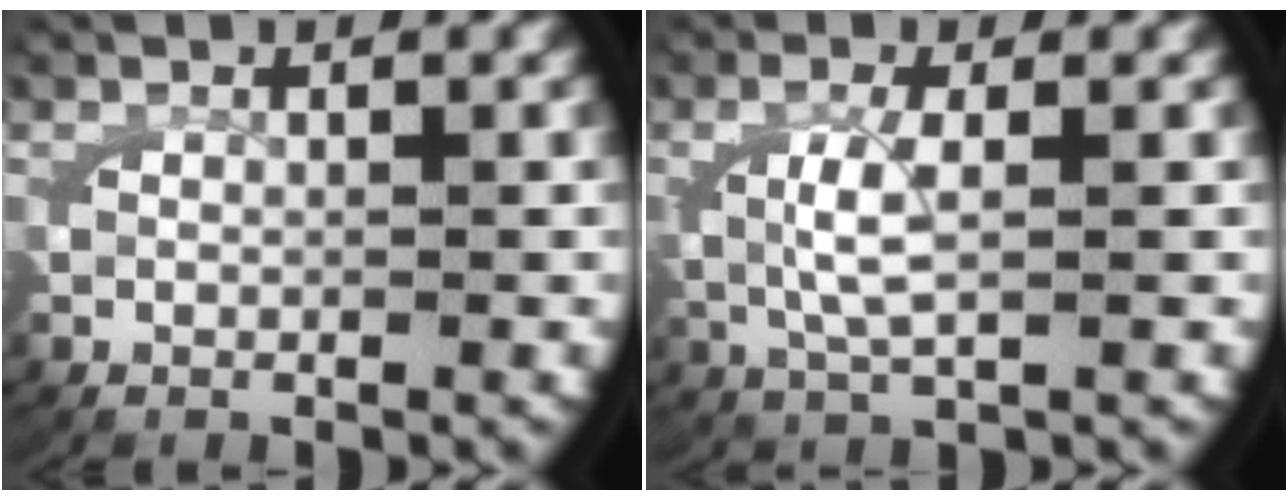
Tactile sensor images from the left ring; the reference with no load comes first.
{"total": 3.2, "force": [0.3, 1.1, 3.0], "torque": [-0.075, -0.007, 0.010]}